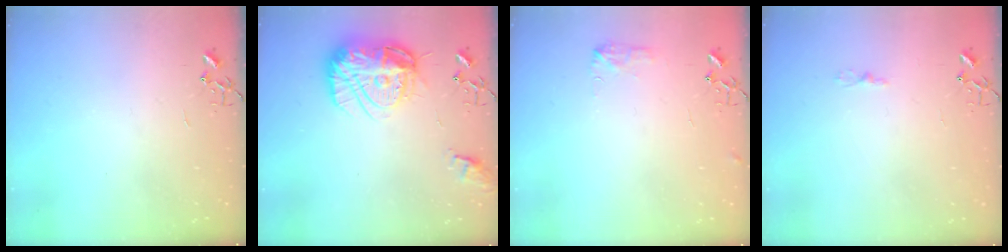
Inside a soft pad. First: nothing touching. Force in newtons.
{"total": 18.5, "press": 18.4, "slide": 1.8}
{"total": 6.9, "press": 6.9, "slide": 0.3}
{"total": 2.4, "press": 2.4, "slide": 0.3}